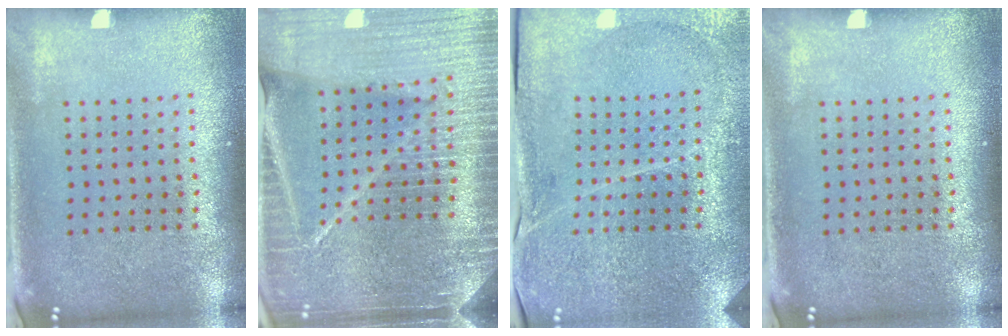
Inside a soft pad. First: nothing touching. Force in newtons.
{"total": 5.6, "press": 4.9, "slide": 2.7}
{"total": 3.5, "press": 3.4, "slide": 0.8}
{"total": 0.0}